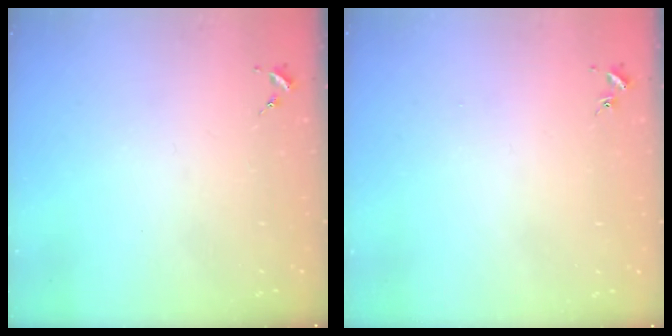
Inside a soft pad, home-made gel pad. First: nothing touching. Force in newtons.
{"total": 0.6, "press": 0.6, "slide": 0.1}